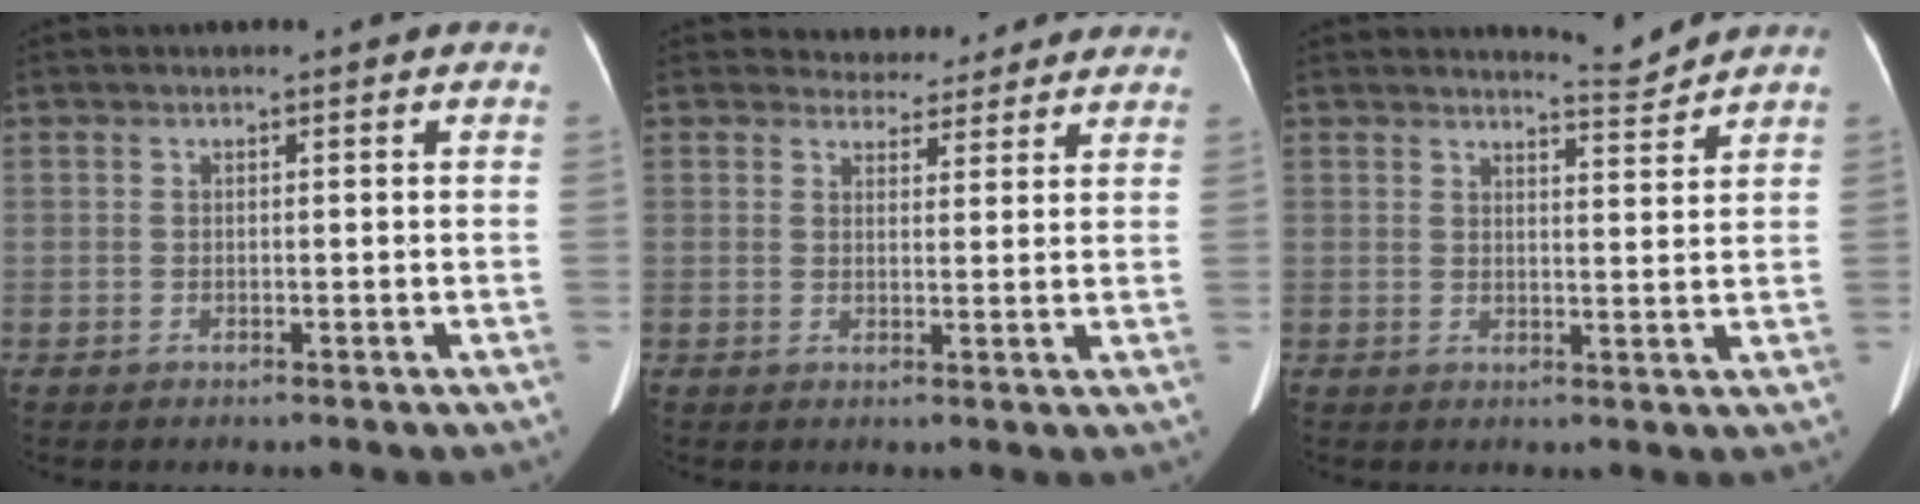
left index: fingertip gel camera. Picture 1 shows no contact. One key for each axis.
{"total": 6.4, "fx": 5.9, "fy": 2.4, "fz": 0.2, "tx": 0.008, "ty": 0.009, "tz": 0.063}
{"total": 3.2, "fx": 3.0, "fy": -0.9, "fz": -0.4, "tx": -0.005, "ty": -0.027, "tz": 0.049}